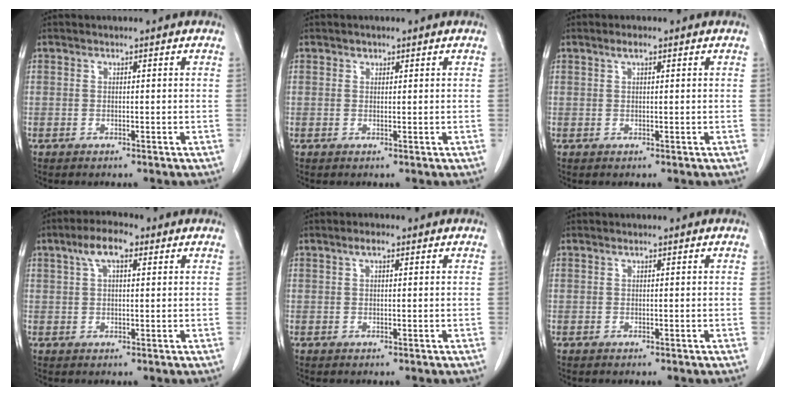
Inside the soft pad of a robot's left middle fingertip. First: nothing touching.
{"total": 0.7, "force": [0.5, 0.5, 0.1], "torque": [0.001, -0.004, 0.006]}
{"total": 1.4, "force": [0.9, 0.3, 1.0], "torque": [-0.022, 0.004, 0.016]}
{"total": 5.4, "force": [2.7, 1.9, 4.3], "torque": [-0.087, 0.018, 0.047]}
{"total": 1.7, "force": [1.0, 0.5, 1.3], "torque": [-0.027, 0.007, 0.017]}
{"total": 0.0}